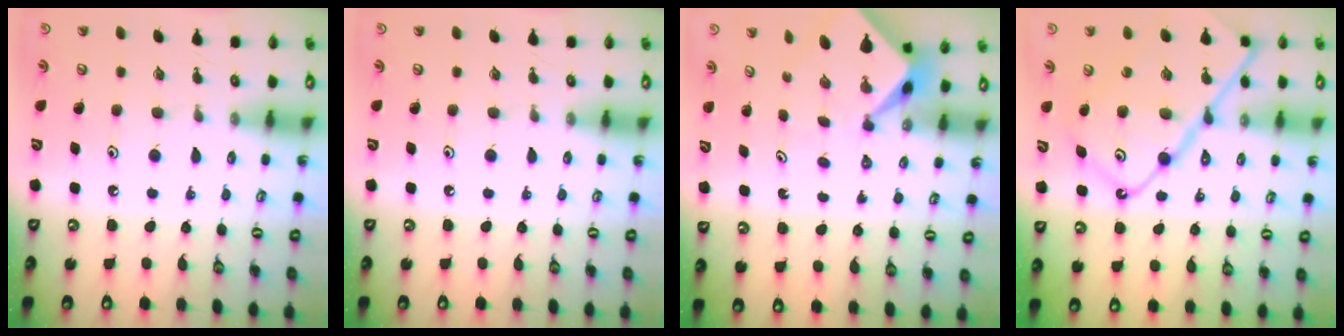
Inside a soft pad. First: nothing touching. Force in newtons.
{"total": 0.0}
{"total": 2.4, "press": 2.4, "slide": 0.2}
{"total": 16.7, "press": 16.6, "slide": 1.7}